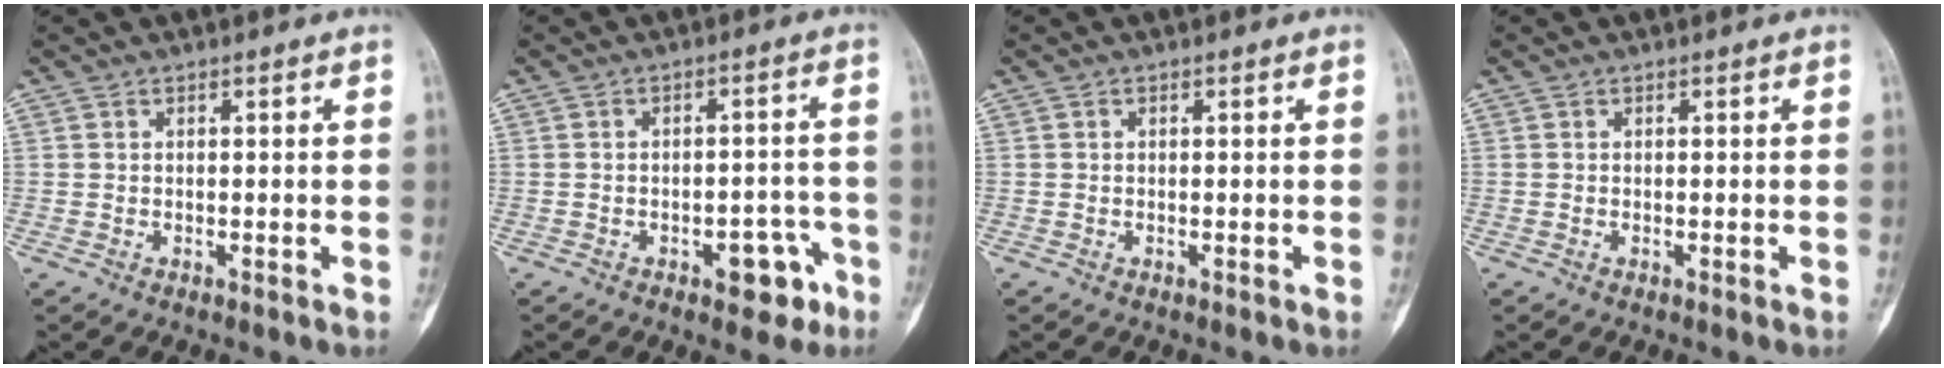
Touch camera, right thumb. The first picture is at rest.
{"total": 7.0, "force": [-3.6, 3.7, 4.8], "torque": [-0.033, 0.036, -0.041]}
{"total": 0.0}
{"total": 0.0}